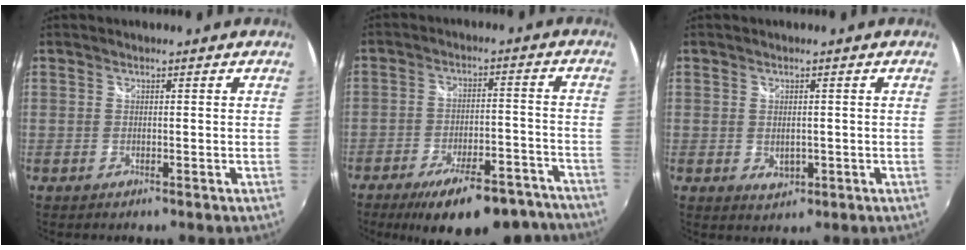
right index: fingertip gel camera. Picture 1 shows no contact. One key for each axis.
{"total": 19.6, "fx": -15.9, "fy": 6.4, "fz": 9.6, "tx": -0.157, "ty": -0.003, "tz": -0.208}
{"total": 3.0, "fx": -0.4, "fy": 2.1, "fz": 2.1, "tx": -0.035, "ty": -0.005, "tz": -0.003}